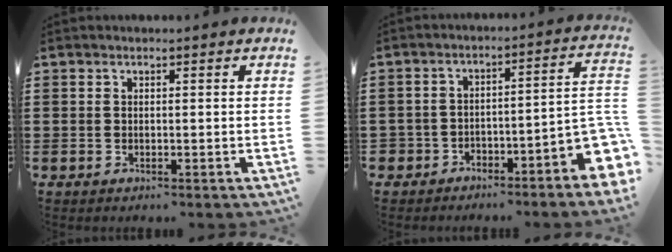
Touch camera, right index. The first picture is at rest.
{"total": 5.1, "force": [-4.1, 1.4, 2.5], "torque": [-0.039, -0.003, -0.080]}